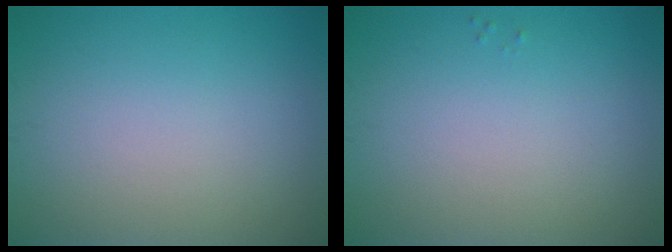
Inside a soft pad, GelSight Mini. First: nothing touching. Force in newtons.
{"total": 0.0}